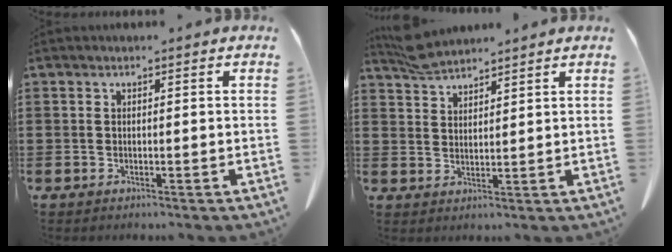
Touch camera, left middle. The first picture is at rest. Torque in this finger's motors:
{"motor_torque": [0.17, 0.15, -0.43, -0.07]}